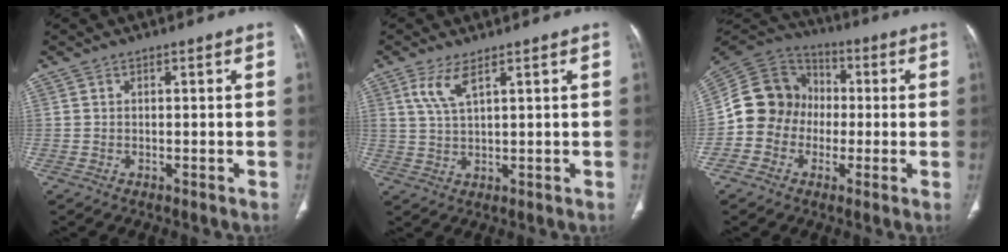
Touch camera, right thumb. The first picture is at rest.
{"total": 4.8, "force": [2.6, 1.2, 3.8], "torque": [-0.088, -0.008, 0.063]}
{"total": 12.9, "force": [-1.8, 11.9, 4.8], "torque": [-0.068, 0.037, -0.044]}